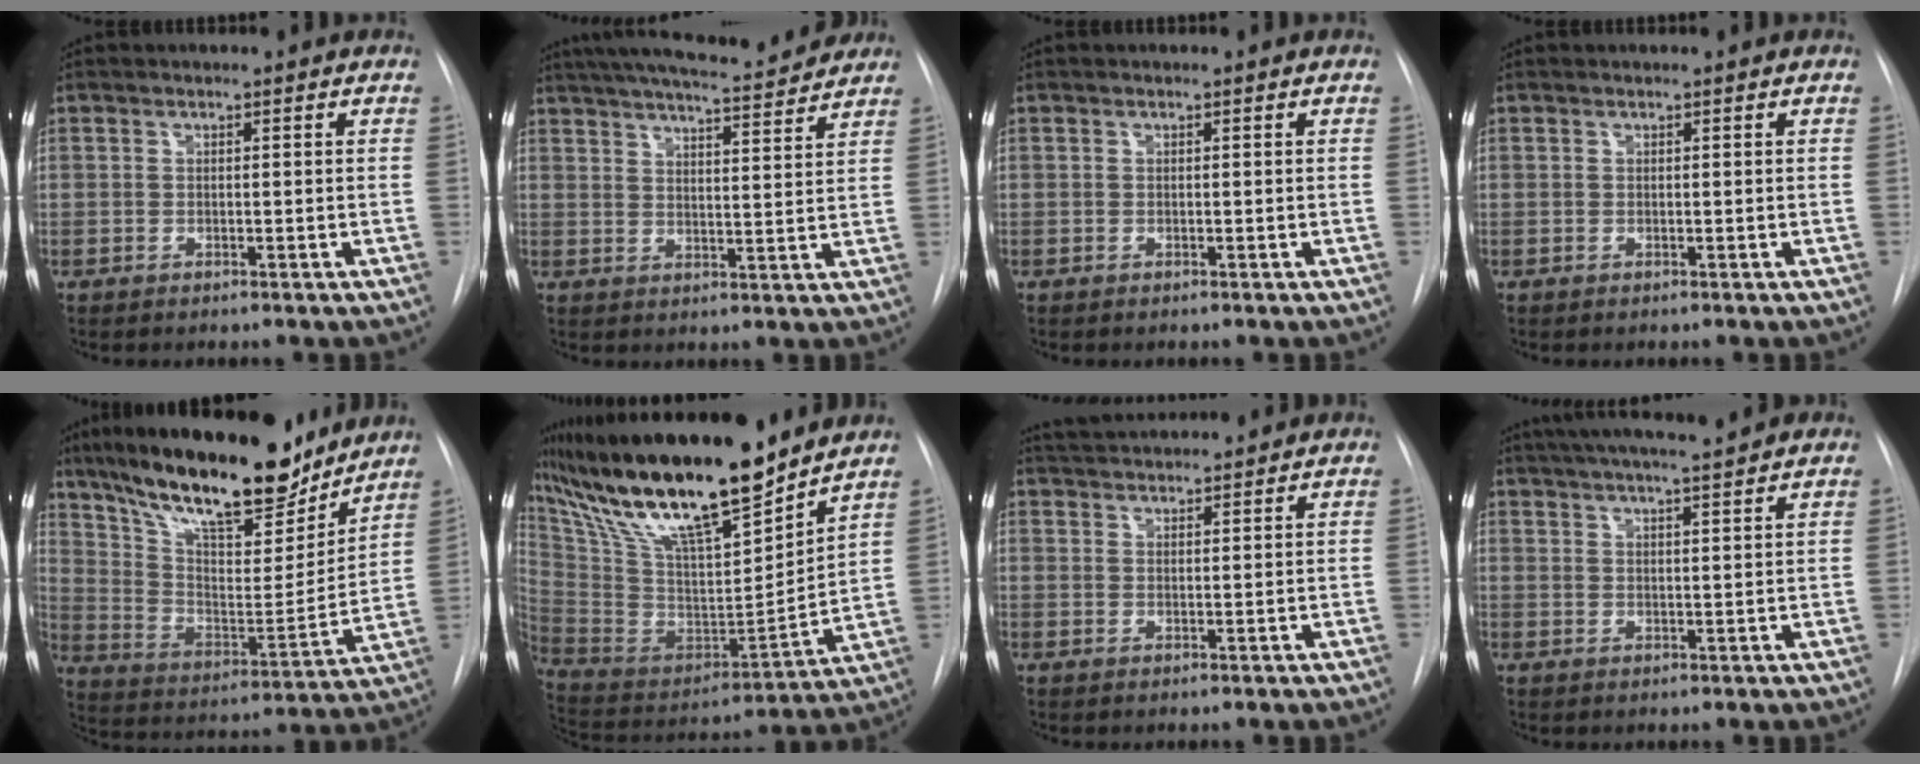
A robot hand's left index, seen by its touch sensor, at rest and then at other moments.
{"total": 16.5, "force": [14.8, 2.0, 6.9], "torque": [-0.117, 0.011, 0.205]}
{"total": 0.0}
{"total": 0.0}
{"total": 23.6, "force": [19.0, 6.0, 12.7], "torque": [-0.219, -0.005, 0.307]}
{"total": 24.6, "force": [19.3, 3.8, 14.8], "torque": [-0.276, -0.011, 0.343]}
{"total": 7.8, "force": [7.4, 0.8, 2.3], "torque": [-0.044, 0.031, 0.114]}
{"total": 12.7, "force": [11.0, 0.8, 6.3], "torque": [-0.107, 0.020, 0.156]}